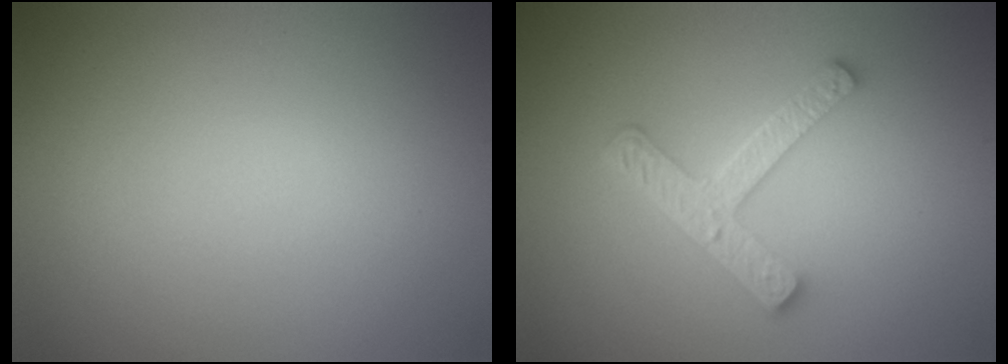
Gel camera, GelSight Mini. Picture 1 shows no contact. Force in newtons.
{"total": 4.4, "press": 3.3, "slide": 2.9}